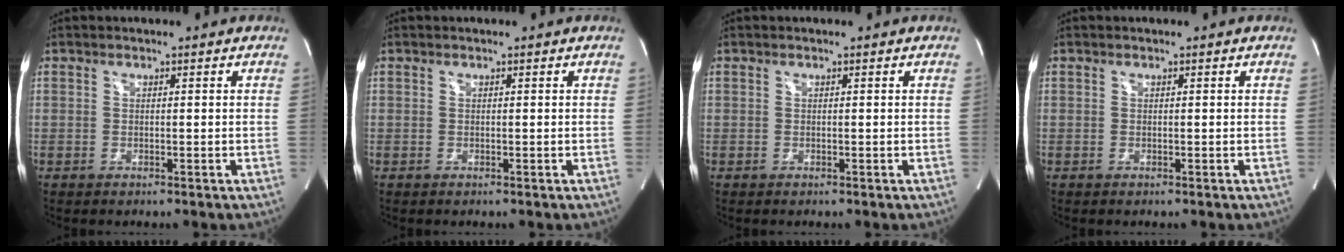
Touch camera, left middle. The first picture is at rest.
{"total": 0.0}
{"total": 0.0}
{"total": 0.0}